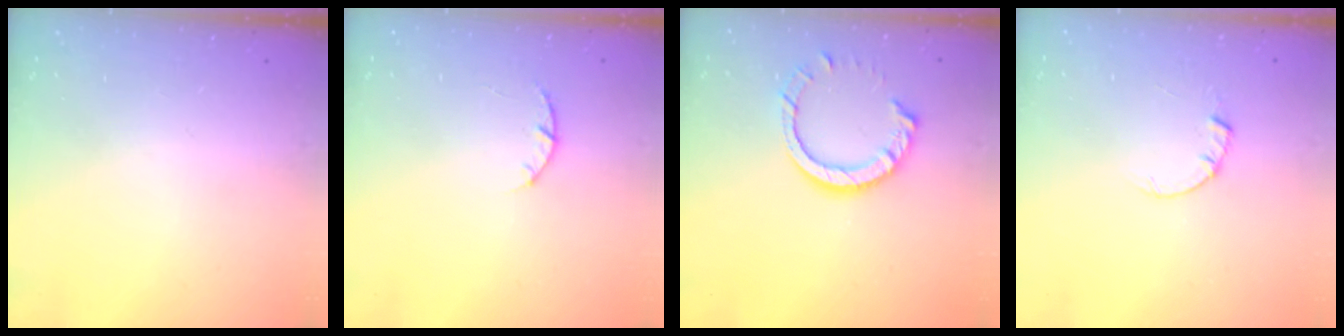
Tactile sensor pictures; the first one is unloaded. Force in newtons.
{"total": 2.9, "press": 2.9, "slide": 0.5}
{"total": 9.5, "press": 9.5, "slide": 1.1}
{"total": 1.5, "press": 1.5, "slide": 0.3}